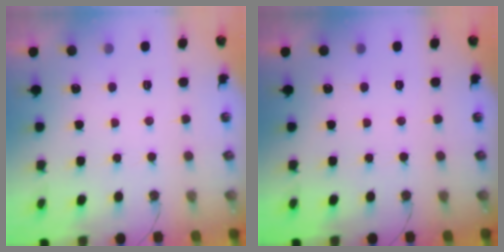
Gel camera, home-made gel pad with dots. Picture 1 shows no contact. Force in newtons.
{"total": 0.0}